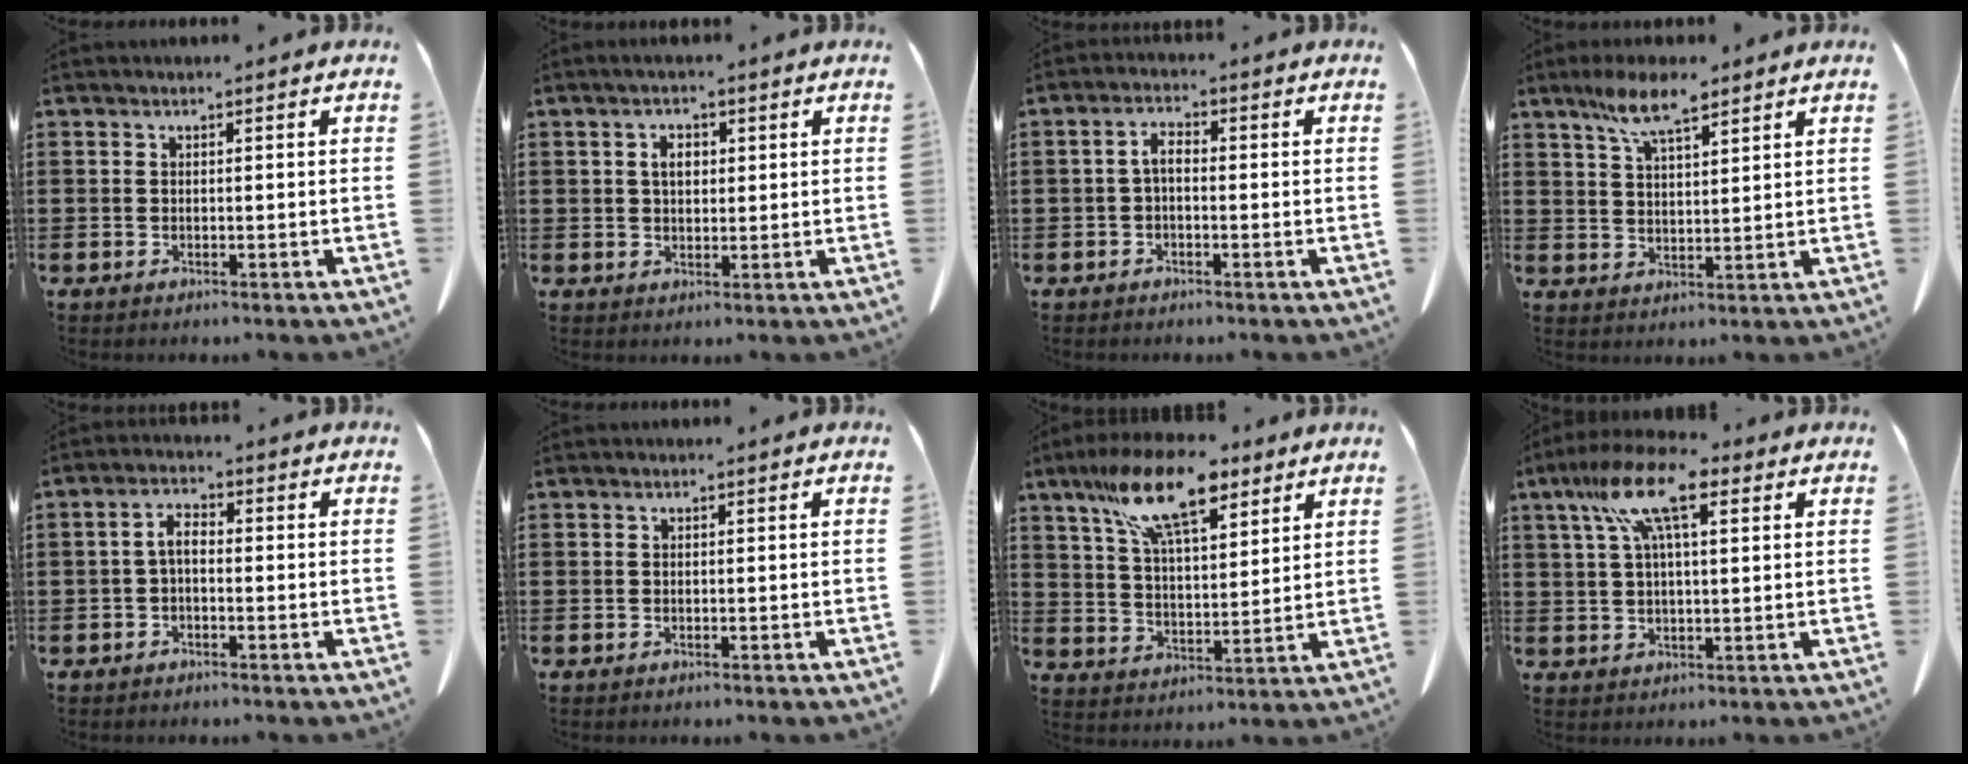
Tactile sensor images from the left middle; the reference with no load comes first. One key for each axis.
{"total": 3.2, "fx": 0.9, "fy": 1.7, "fz": 2.5, "tx": -0.047, "ty": 0.005, "tz": 0.013}
{"total": 2.8, "fx": -0.6, "fy": 1.1, "fz": 2.4, "tx": -0.056, "ty": 0.003, "tz": -0.016}
{"total": 7.5, "fx": 5.2, "fy": 1.8, "fz": 5.1, "tx": -0.110, "ty": -0.001, "tz": 0.094}
{"total": 3.1, "fx": -0.7, "fy": 1.3, "fz": 2.8, "tx": -0.061, "ty": 0.005, "tz": -0.017}
{"total": 0.0}
{"total": 14.4, "fx": 9.5, "fy": 4.9, "fz": 9.7, "tx": -0.193, "ty": -0.016, "tz": 0.167}
{"total": 11.7, "fx": 5.5, "fy": 3.9, "fz": 9.5, "tx": -0.206, "ty": 0.002, "tz": 0.094}